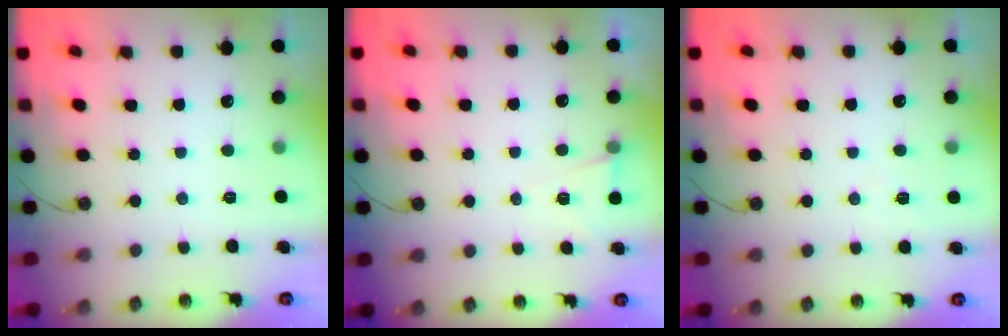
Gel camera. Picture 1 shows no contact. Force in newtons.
{"total": 5.5, "press": 3.0, "slide": 4.6}
{"total": 5.0, "press": 3.5, "slide": 3.5}